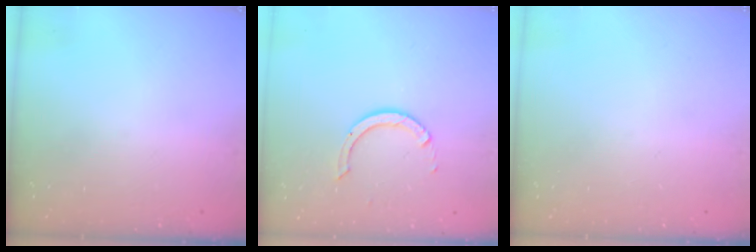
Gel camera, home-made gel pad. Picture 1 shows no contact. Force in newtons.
{"total": 6.7, "press": 6.7, "slide": 0.5}
{"total": 0.0}